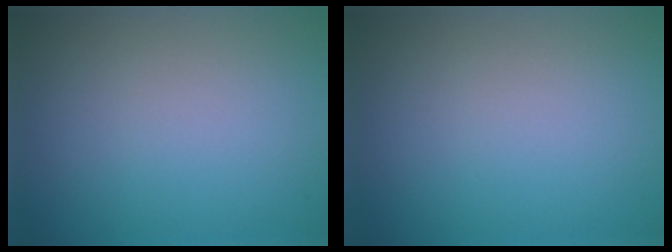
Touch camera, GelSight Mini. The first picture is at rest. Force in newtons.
{"total": 0.0}